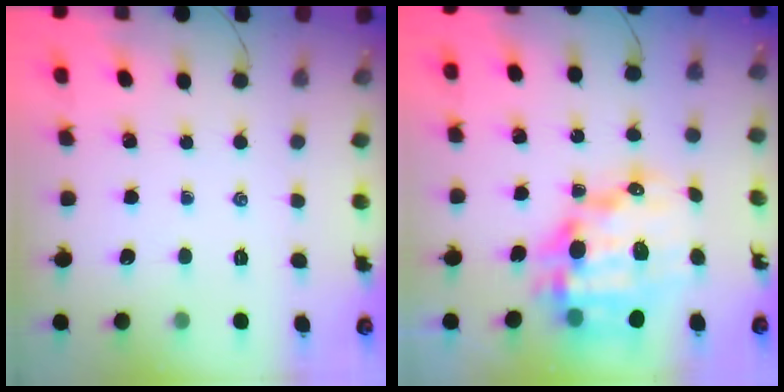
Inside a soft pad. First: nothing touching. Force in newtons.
{"total": 17.9, "press": 17.4, "slide": 4.1}